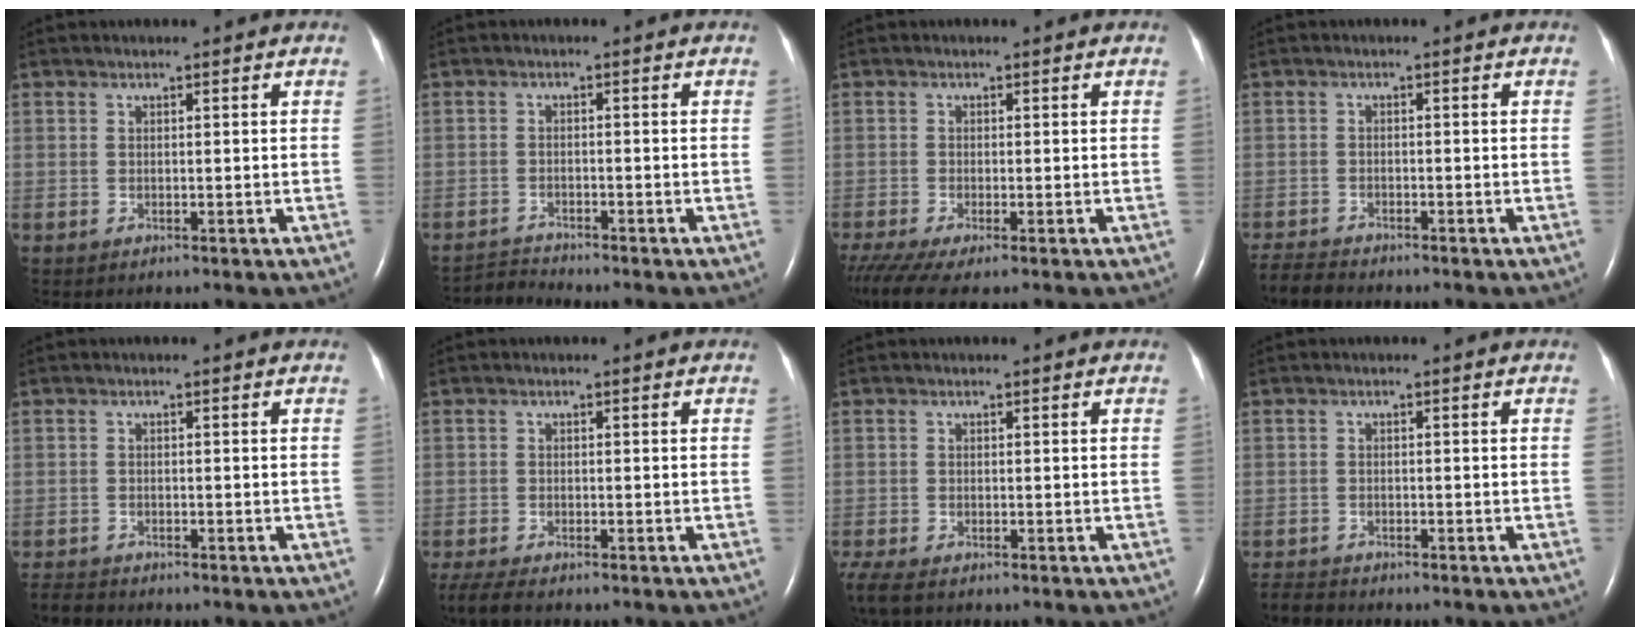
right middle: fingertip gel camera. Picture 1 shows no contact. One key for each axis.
{"total": 2.5, "fx": -2.2, "fy": -0.6, "fz": -0.9, "tx": 0.016, "ty": -0.020, "tz": -0.040}
{"total": 5.5, "fx": -3.9, "fy": 0.7, "fz": 3.7, "tx": -0.071, "ty": -0.017, "tz": -0.072}
{"total": 3.6, "fx": -3.6, "fy": 0.2, "fz": 0.5, "tx": -0.011, "ty": -0.016, "tz": -0.065}
{"total": 2.1, "fx": -2.1, "fy": 0.2, "fz": 0.0, "tx": -0.004, "ty": -0.011, "tz": -0.036}
{"total": 4.5, "fx": -3.7, "fy": 0.8, "fz": 2.4, "tx": -0.054, "ty": -0.015, "tz": -0.062}
{"total": 4.8, "fx": -3.5, "fy": 1.6, "fz": 2.7, "tx": -0.064, "ty": -0.016, "tz": -0.062}
{"total": 2.5, "fx": -2.4, "fy": 0.3, "fz": -0.1, "tx": -0.002, "ty": -0.012, "tz": -0.042}